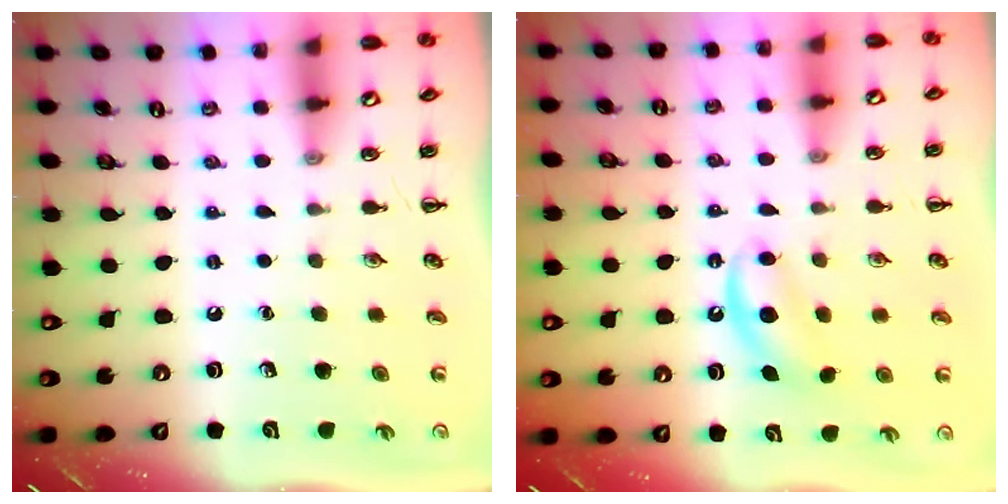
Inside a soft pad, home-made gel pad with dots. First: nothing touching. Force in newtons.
{"total": 6.0, "press": 5.8, "slide": 1.4}